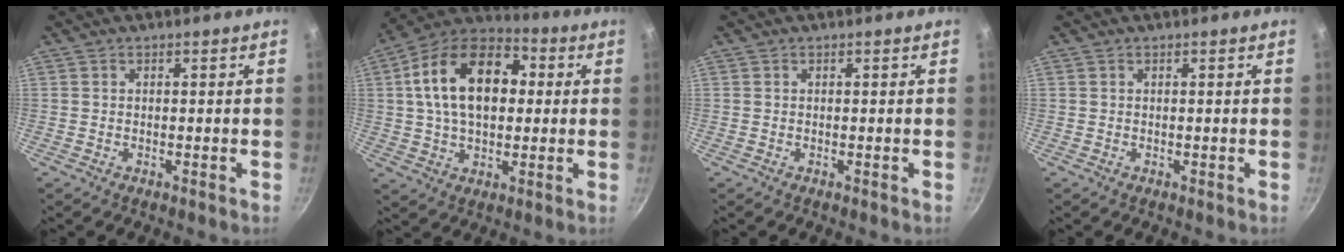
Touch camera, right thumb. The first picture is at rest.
{"total": 19.3, "force": [3.2, 12.2, 14.6], "torque": [-0.217, 0.026, 0.035]}
{"total": 0.0}
{"total": 0.0}